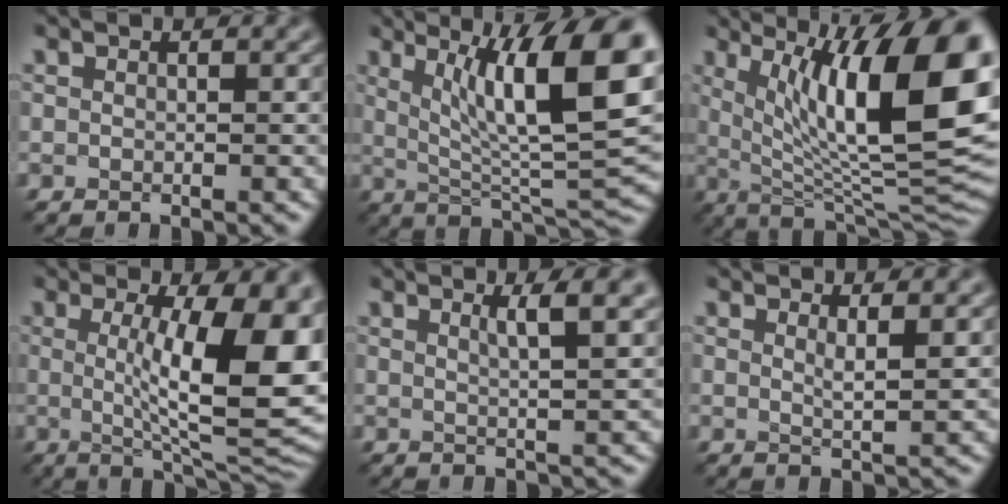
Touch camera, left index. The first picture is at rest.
{"total": 12.9, "force": [3.7, 3.2, 11.9], "torque": [-0.170, 0.000, 0.062]}
{"total": 15.9, "force": [3.8, 4.7, 14.7], "torque": [-0.201, -0.010, 0.064]}
{"total": 13.8, "force": [1.0, 4.0, 13.2], "torque": [-0.143, -0.008, 0.017]}
{"total": 3.3, "force": [1.5, 0.7, 2.8], "torque": [-0.026, 0.002, 0.019]}
{"total": 1.7, "force": [0.9, 0.4, 1.4], "torque": [-0.018, -0.004, 0.011]}